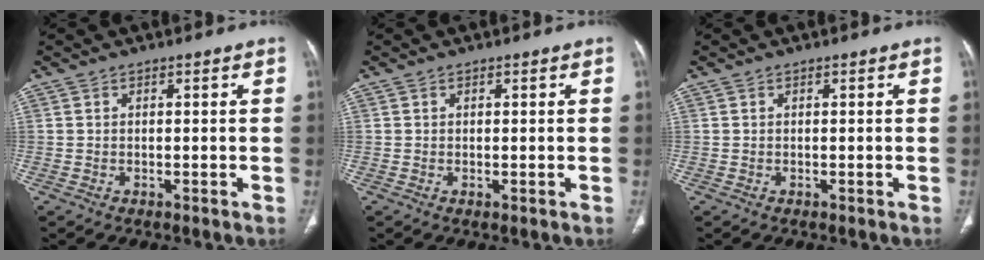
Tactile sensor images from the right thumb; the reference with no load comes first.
{"total": 0.0}
{"total": 0.0}